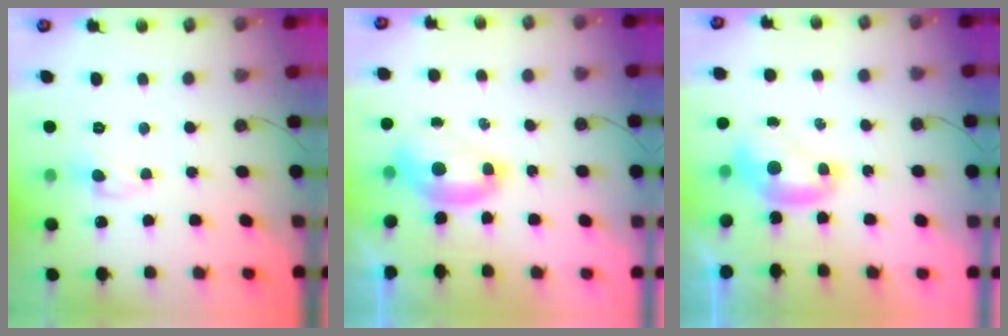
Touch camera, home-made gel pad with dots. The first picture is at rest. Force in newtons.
{"total": 2.6, "press": 2.5, "slide": 0.5}
{"total": 1.1, "press": 1.1, "slide": 0.0}